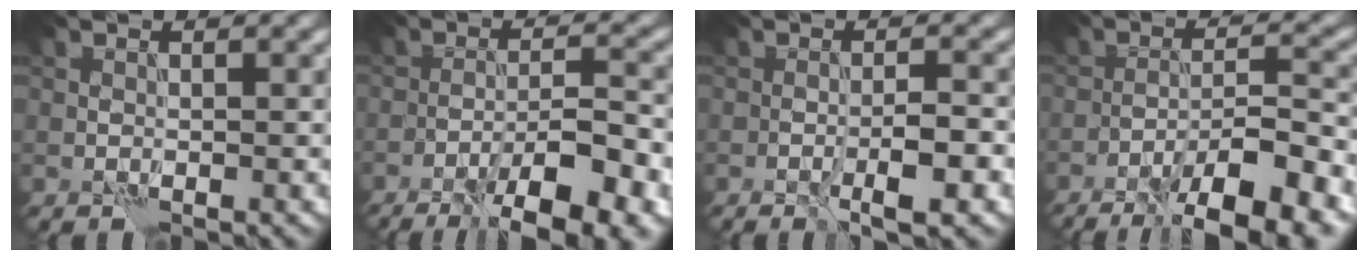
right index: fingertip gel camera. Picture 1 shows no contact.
{"total": 9.5, "force": [-5.5, 2.1, 7.4], "torque": [-0.112, 0.004, -0.084]}
{"total": 3.5, "force": [-1.3, 0.6, 3.2], "torque": [-0.053, 0.001, -0.021]}
{"total": 10.1, "force": [-6.6, 2.0, 7.4], "torque": [-0.110, 0.010, -0.104]}